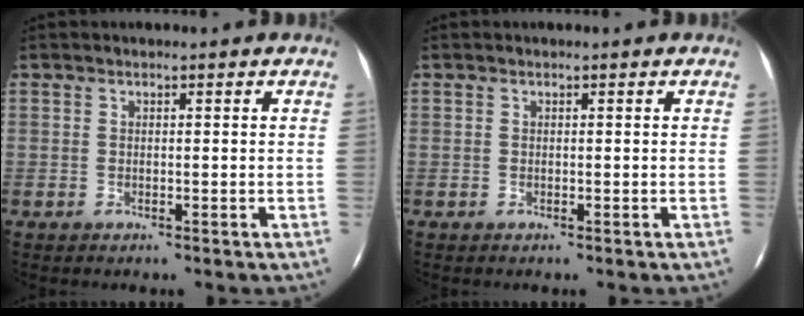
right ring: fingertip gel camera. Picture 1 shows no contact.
{"total": 0.0}